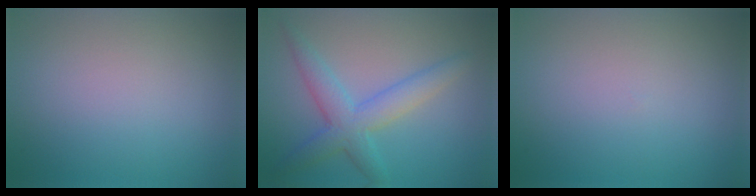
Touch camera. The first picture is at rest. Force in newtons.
{"total": 4.4, "press": 4.4, "slide": 0.0}
{"total": 0.0}